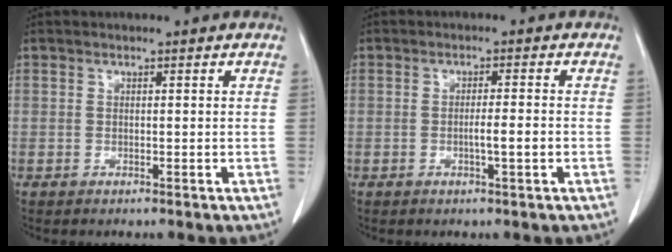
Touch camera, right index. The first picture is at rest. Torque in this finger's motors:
{"motor_torque": [0.72, -0.42, 0.34, 0.06]}